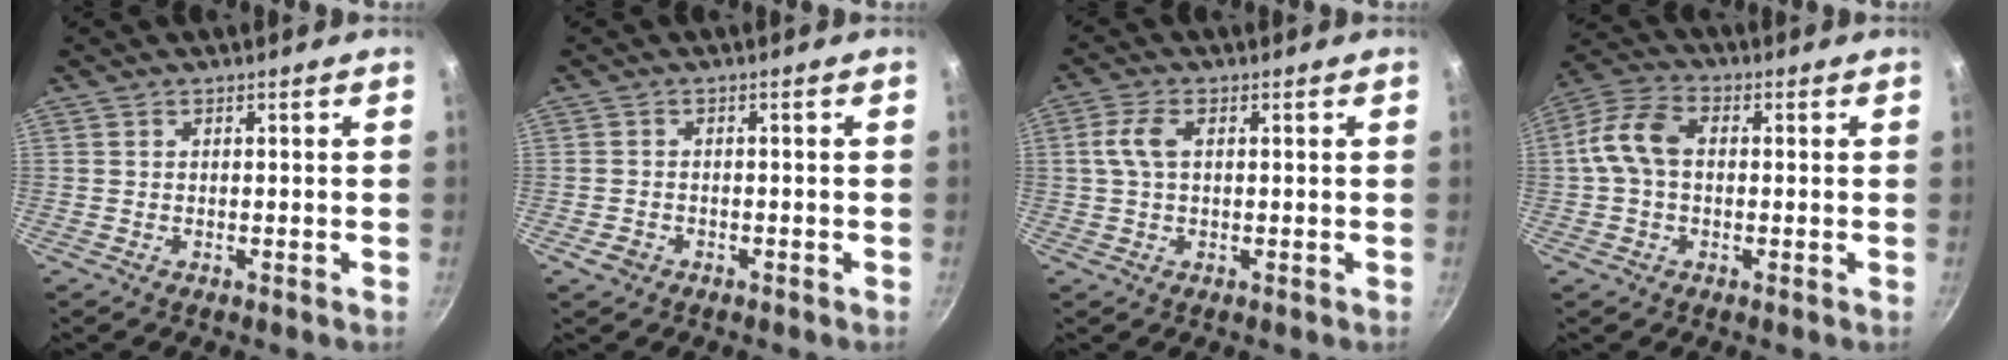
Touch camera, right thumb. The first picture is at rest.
{"total": 2.2, "force": [-1.2, 1.6, 0.8], "torque": [-0.017, 0.015, -0.018]}
{"total": 4.6, "force": [0.8, 2.7, 3.7], "torque": [-0.078, 0.011, 0.013]}
{"total": 8.8, "force": [0.3, 6.1, 6.3], "torque": [-0.116, 0.026, -0.009]}